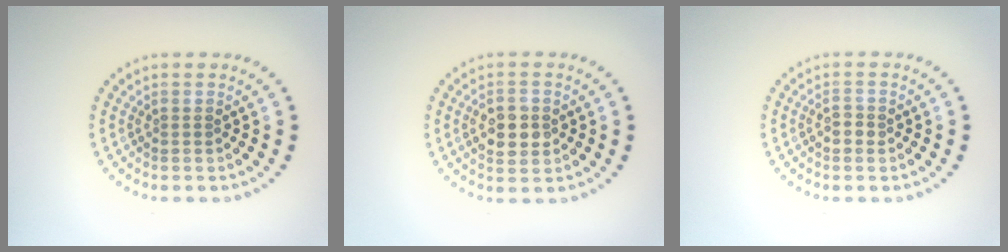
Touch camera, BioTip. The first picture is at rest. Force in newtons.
{"total": 3.6, "press": 3.6, "slide": 0.2}
{"total": 1.3, "press": 1.3, "slide": 0.1}